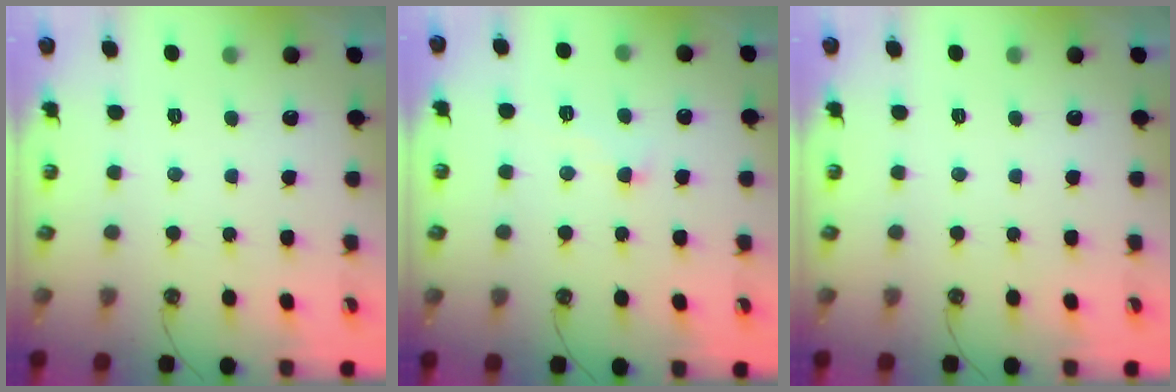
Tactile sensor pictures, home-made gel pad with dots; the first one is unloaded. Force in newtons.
{"total": 1.2, "press": 1.0, "slide": 0.7}
{"total": 0.0}